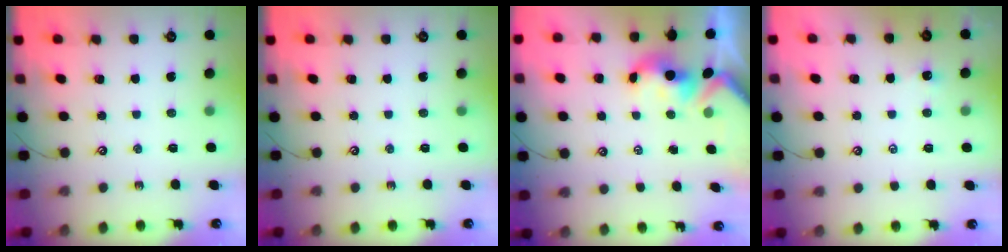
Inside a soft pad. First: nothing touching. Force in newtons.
{"total": 0.0}
{"total": 1.6, "press": 1.5, "slide": 0.7}
{"total": 2.6, "press": 2.6, "slide": 0.2}